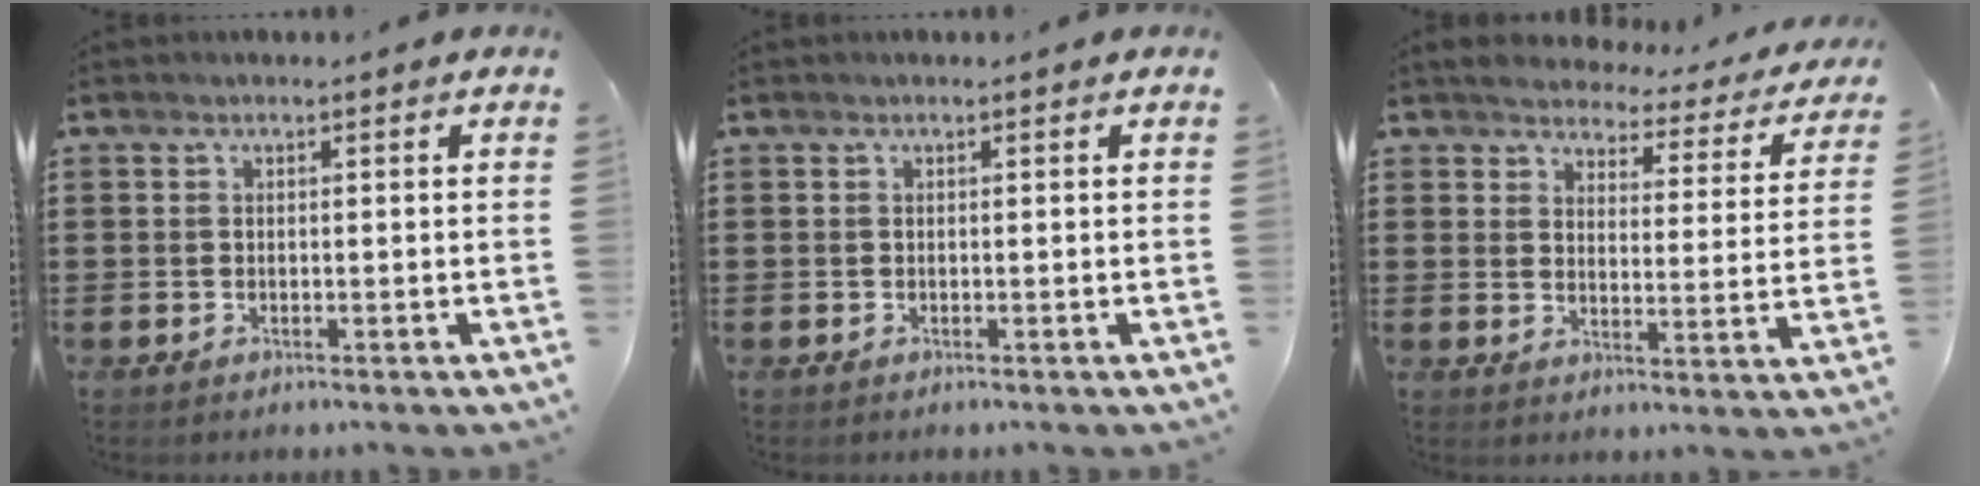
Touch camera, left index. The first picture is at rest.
{"total": 0.0}
{"total": 3.3, "force": [3.3, 0.3, 0.2], "torque": [-0.028, -0.029, 0.051]}